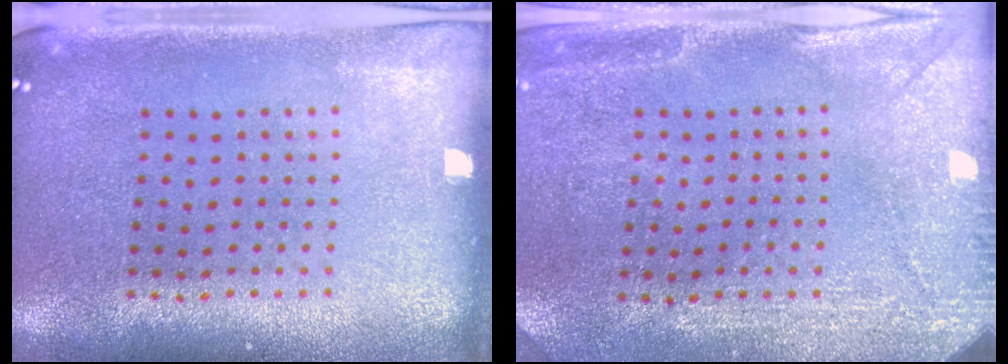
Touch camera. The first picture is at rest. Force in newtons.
{"total": 3.0, "press": 2.8, "slide": 1.0}